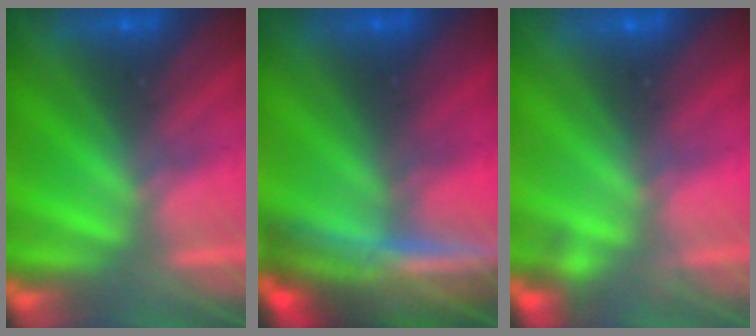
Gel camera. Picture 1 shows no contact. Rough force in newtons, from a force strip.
{"total": 7.8}
{"total": 2.1}